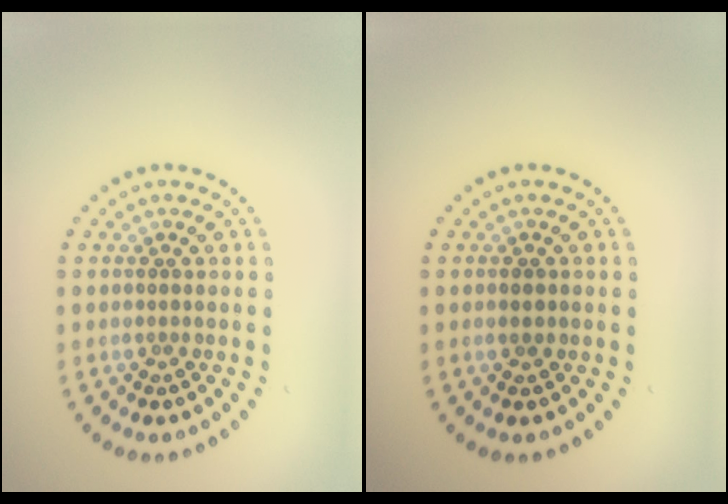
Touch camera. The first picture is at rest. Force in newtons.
{"total": 1.1, "press": 1.1, "slide": 0.1}